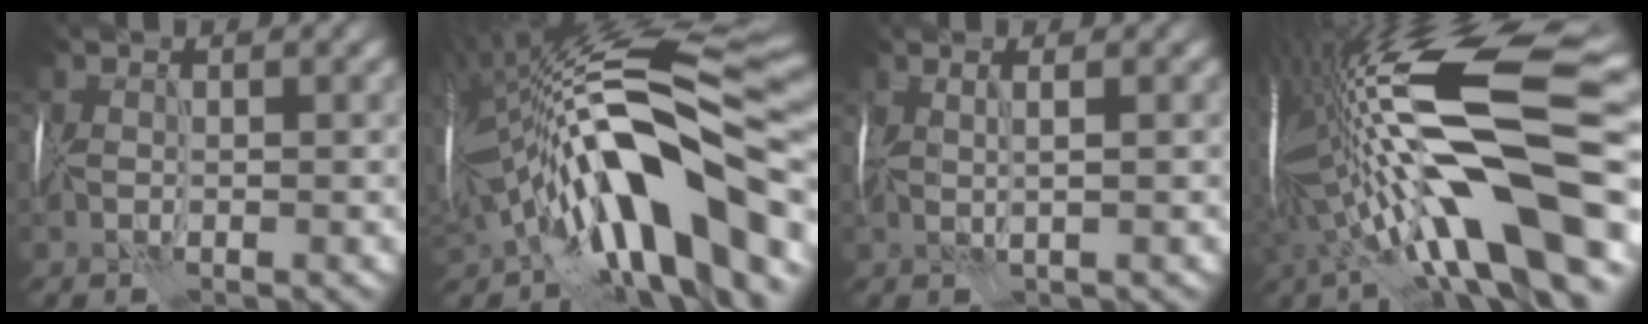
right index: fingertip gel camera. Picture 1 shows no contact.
{"total": 16.9, "force": [-3.7, 6.9, 15.0], "torque": [-0.237, 0.020, -0.065]}
{"total": 1.8, "force": [0.7, 0.7, 1.5], "torque": [-0.008, 0.011, -0.009]}
{"total": 18.5, "force": [-1.3, 5.8, 17.5], "torque": [-0.299, 0.015, -0.026]}